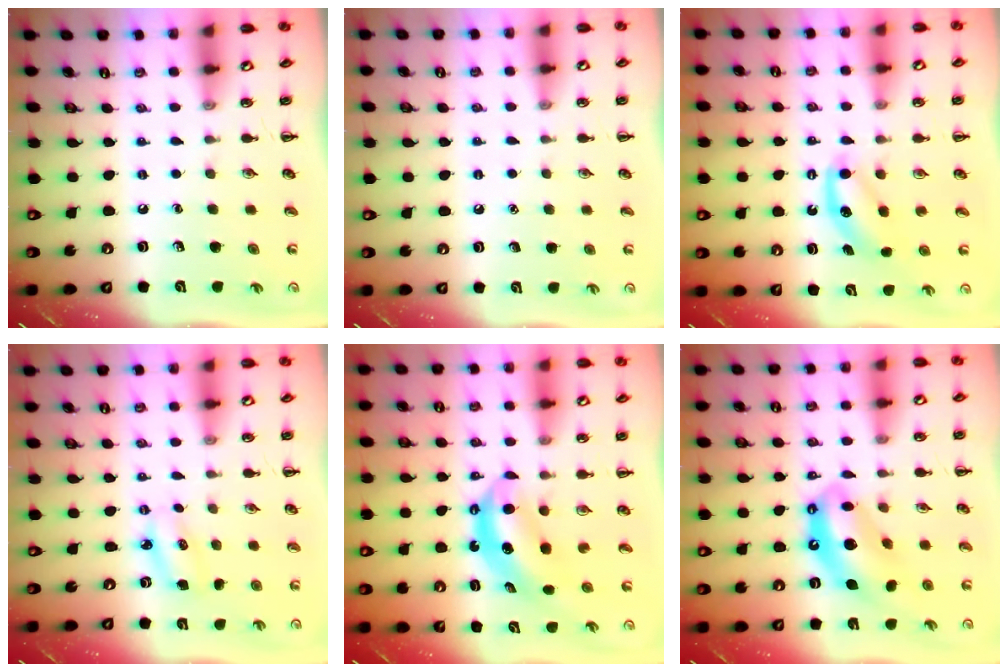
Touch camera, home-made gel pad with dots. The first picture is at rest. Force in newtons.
{"total": 1.4, "press": 1.4, "slide": 0.1}
{"total": 4.8, "press": 4.6, "slide": 1.4}
{"total": 3.7, "press": 3.6, "slide": 0.7}
{"total": 6.1, "press": 6.1, "slide": 0.6}
{"total": 11.5, "press": 11.1, "slide": 3.1}